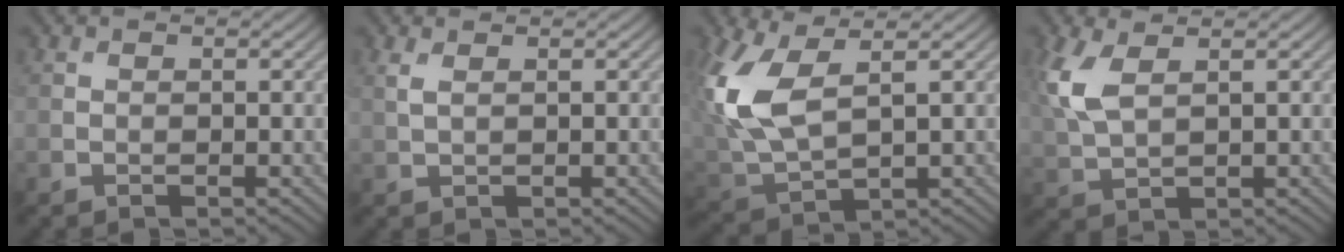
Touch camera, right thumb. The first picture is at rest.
{"total": 1.4, "force": [0.8, 0.4, 1.1], "torque": [-0.032, 0.002, 0.017]}
{"total": 9.9, "force": [3.0, 4.8, 8.1], "torque": [-0.207, -0.001, 0.059]}
{"total": 5.9, "force": [2.3, 2.7, 4.7], "torque": [-0.128, 0.009, 0.047]}